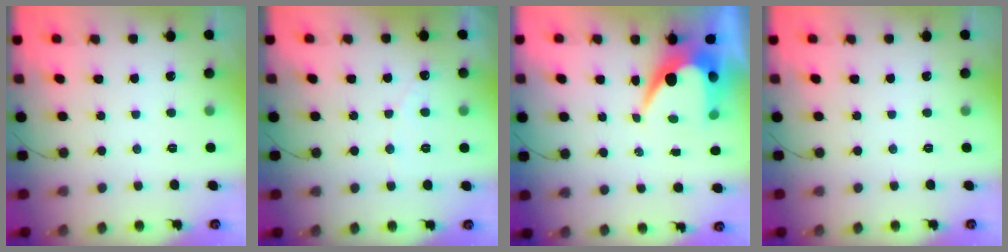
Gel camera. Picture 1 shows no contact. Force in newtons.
{"total": 2.7, "press": 2.7, "slide": 0.1}
{"total": 7.9, "press": 7.9, "slide": 0.8}
{"total": 0.0}